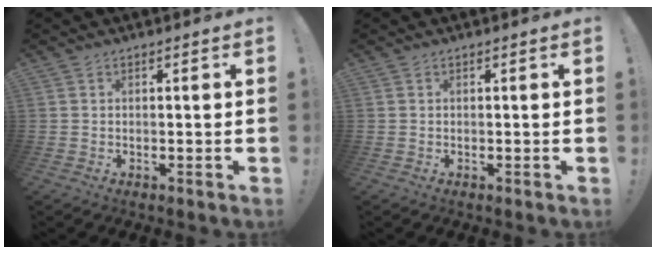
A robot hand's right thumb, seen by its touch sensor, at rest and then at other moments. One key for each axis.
{"total": 0.0}